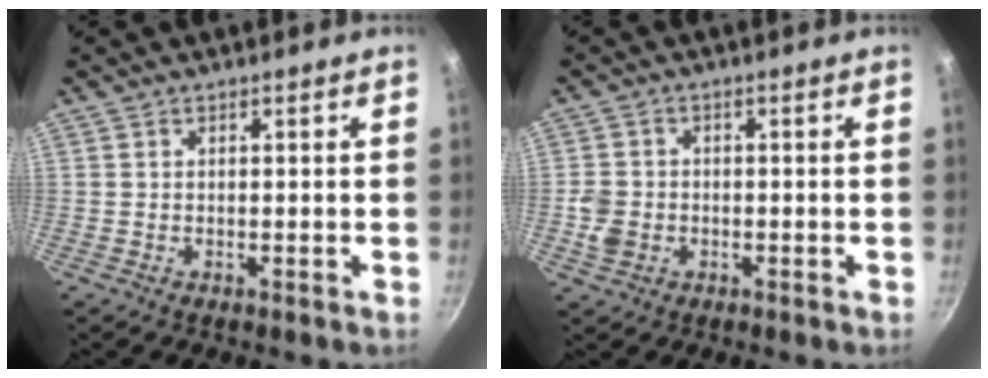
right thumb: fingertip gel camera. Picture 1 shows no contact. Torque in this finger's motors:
{"motor_torque": [0.84, 0.60, 0.58, 0.34, -0.01]}